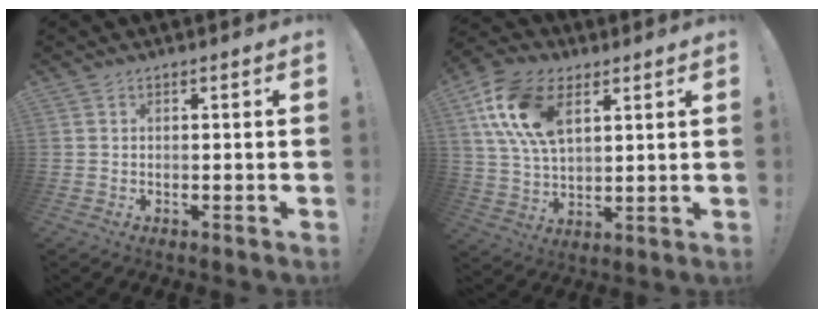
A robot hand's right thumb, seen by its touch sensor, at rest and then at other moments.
{"total": 17.9, "force": [7.4, 10.9, 12.1], "torque": [-0.240, -0.020, 0.136]}